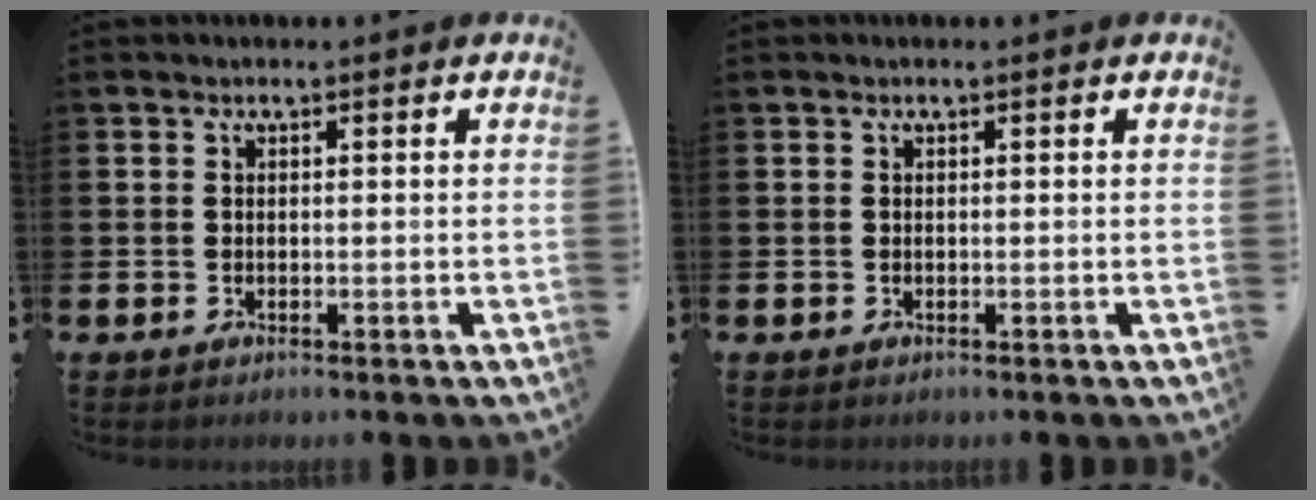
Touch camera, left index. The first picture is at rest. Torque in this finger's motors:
{"motor_torque": [0.00, 0.00, 0.00, 0.01]}